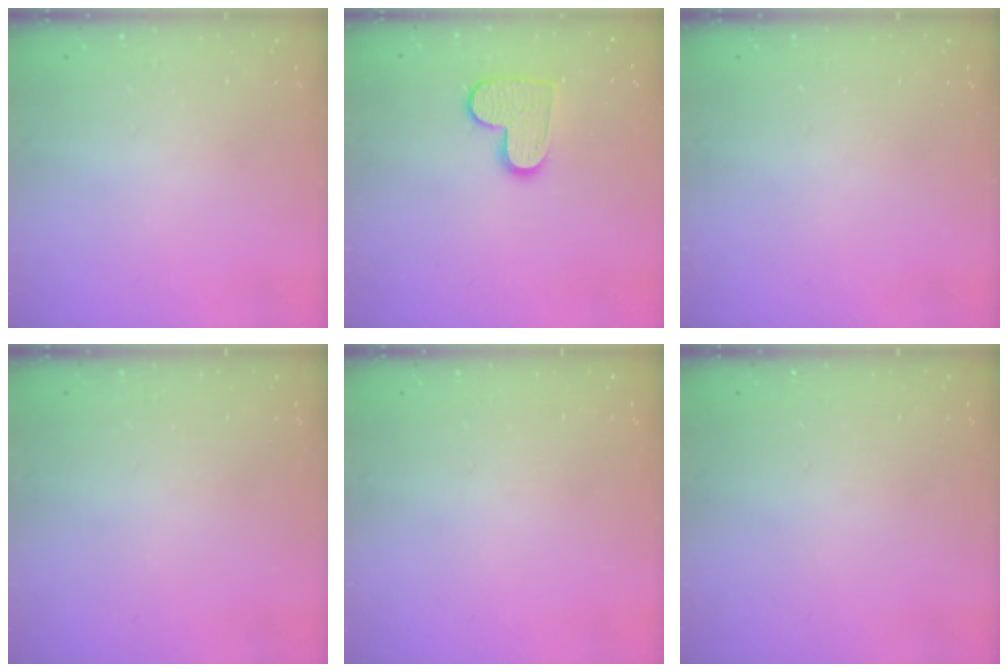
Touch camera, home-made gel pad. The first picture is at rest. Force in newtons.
{"total": 9.6, "press": 9.6, "slide": 0.6}
{"total": 0.0}
{"total": 0.0}
{"total": 0.0}
{"total": 0.0}